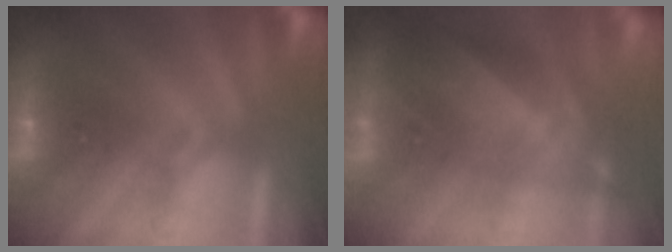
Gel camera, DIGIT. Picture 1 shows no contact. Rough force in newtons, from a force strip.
{"total": 7.8}